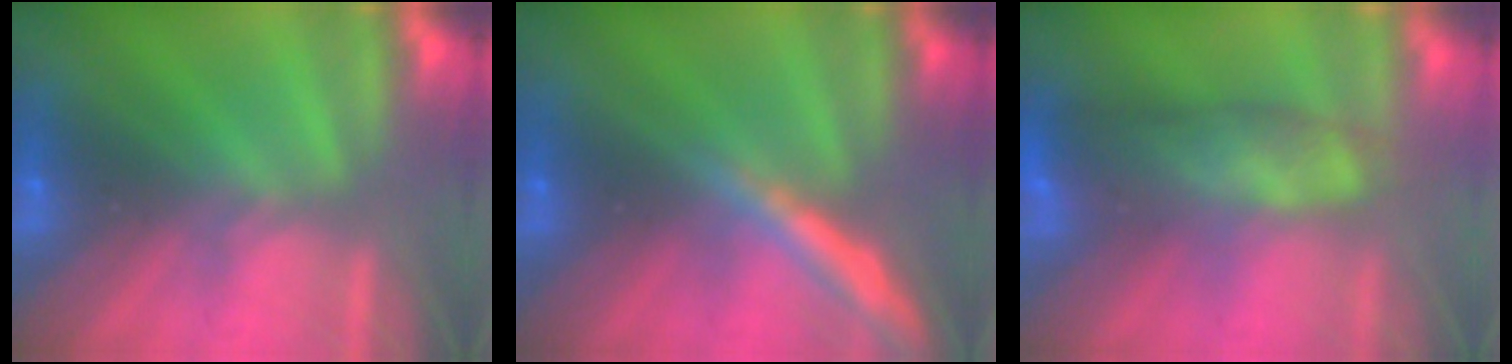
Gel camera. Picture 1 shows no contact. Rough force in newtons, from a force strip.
{"total": 3.1}
{"total": 6.1}